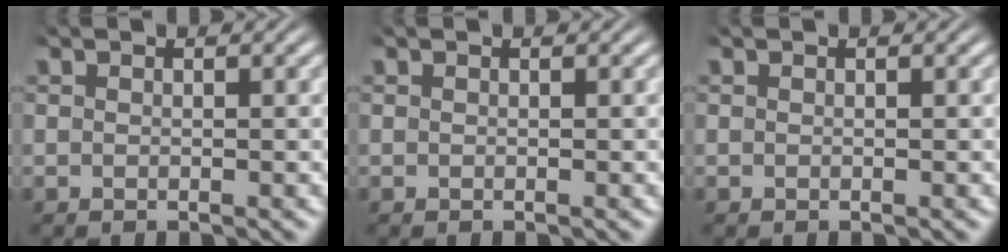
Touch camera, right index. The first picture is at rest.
{"total": 0.0}
{"total": 0.0}